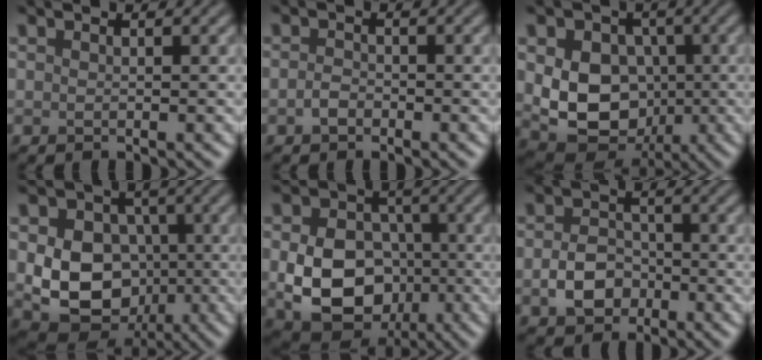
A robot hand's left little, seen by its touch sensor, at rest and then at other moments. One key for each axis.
{"total": 1.2, "fx": -0.6, "fy": 0.8, "fz": 0.7, "tx": -0.015, "ty": 0.001, "tz": -0.015}
{"total": 9.2, "fx": -0.2, "fy": 7.1, "fz": 5.8, "tx": -0.085, "ty": -0.011, "tz": -0.007}
{"total": 9.7, "fx": -0.9, "fy": 7.7, "fz": 5.9, "tx": -0.082, "ty": -0.015, "tz": -0.026}
{"total": 9.7, "fx": -1.9, "fy": 7.5, "fz": 5.9, "tx": -0.110, "ty": -0.020, "tz": -0.032}
{"total": 3.5, "fx": -1.3, "fy": 2.6, "fz": 1.9, "tx": -0.031, "ty": 0.003, "tz": -0.028}